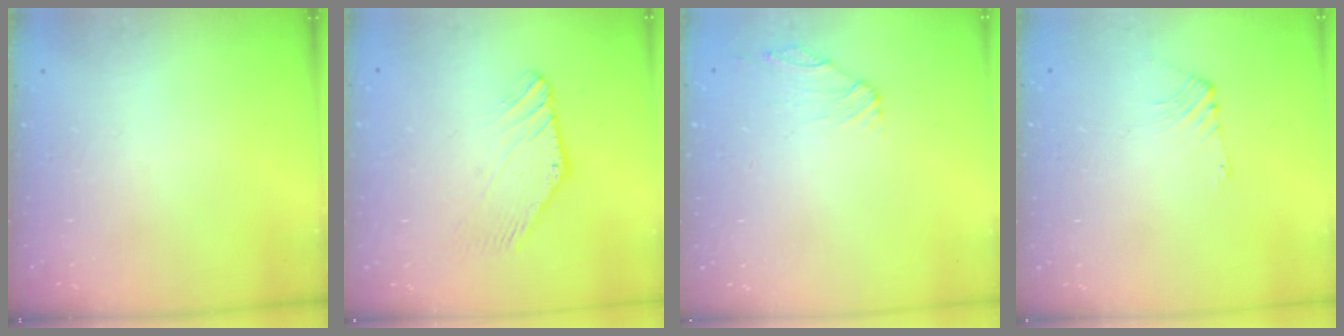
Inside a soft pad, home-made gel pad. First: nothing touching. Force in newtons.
{"total": 0.9, "press": 0.9, "slide": 0.1}
{"total": 0.6, "press": 0.5, "slide": 0.3}
{"total": 3.0, "press": 2.9, "slide": 0.5}